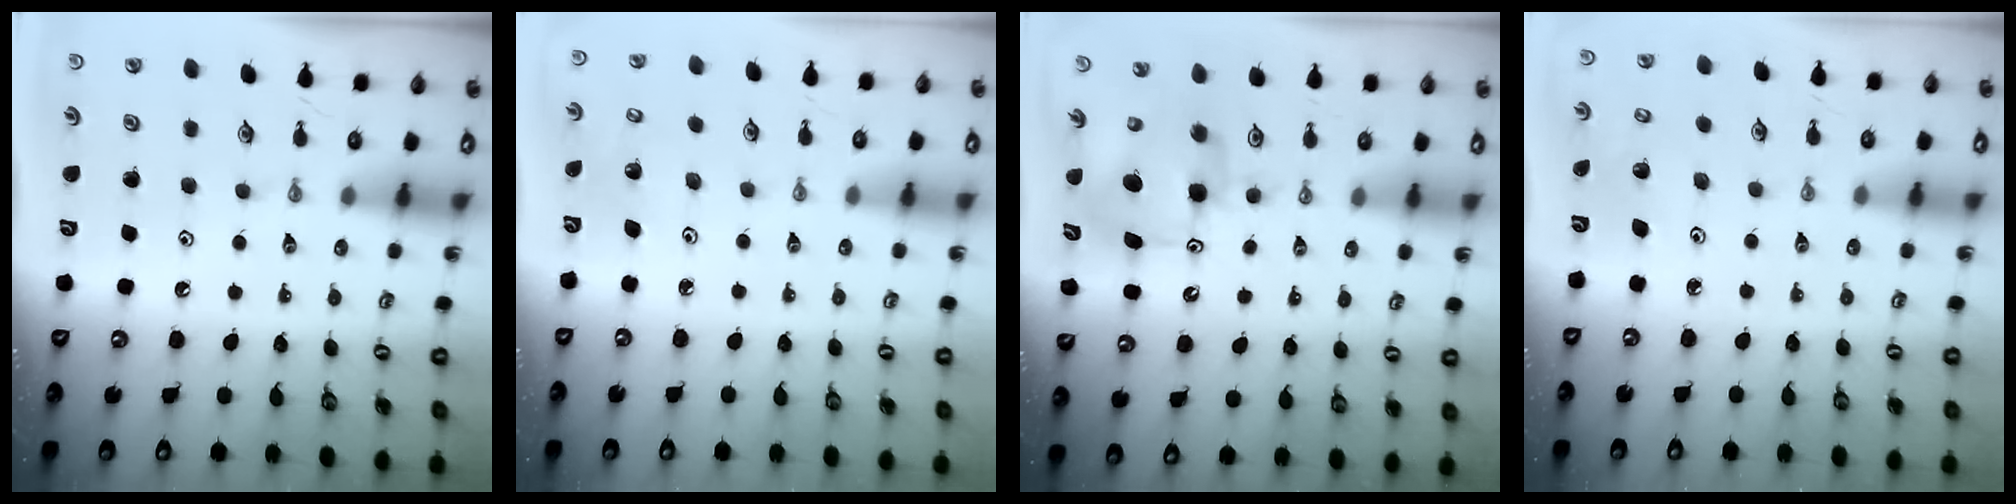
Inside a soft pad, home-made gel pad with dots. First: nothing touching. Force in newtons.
{"total": 2.0, "press": 2.0, "slide": 0.2}
{"total": 8.2, "press": 8.2, "slide": 0.5}
{"total": 2.8, "press": 2.8, "slide": 0.2}